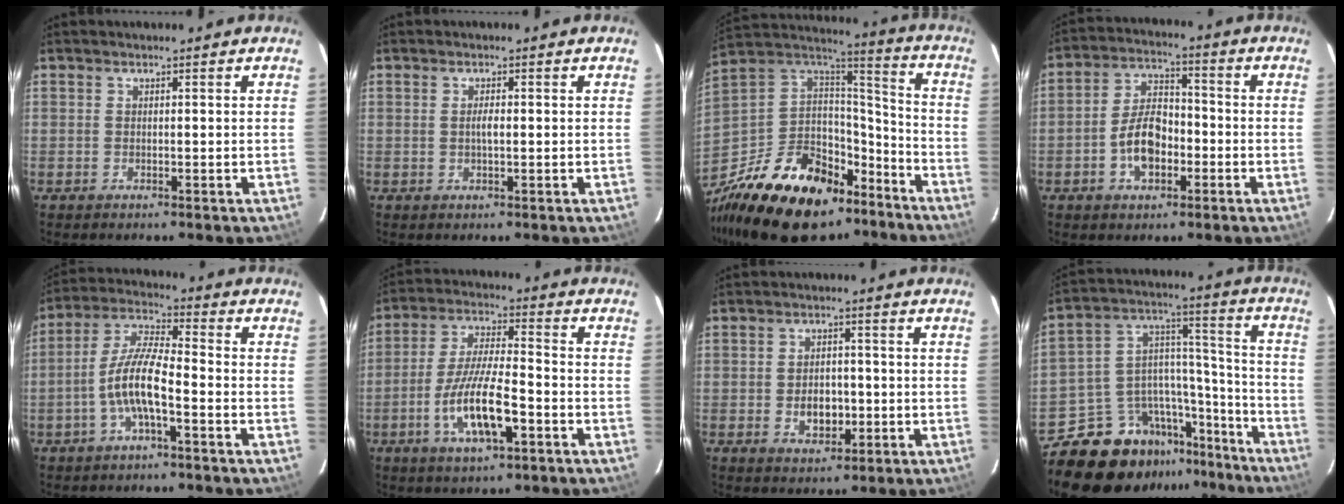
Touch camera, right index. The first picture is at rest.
{"total": 1.5, "force": [0.0, 0.5, 1.4], "torque": [-0.026, 0.001, -0.001]}
{"total": 29.4, "force": [-18.7, 15.8, 16.2], "torque": [-0.337, 0.016, -0.286]}
{"total": 8.8, "force": [-3.1, 5.1, 6.5], "torque": [-0.126, 0.021, -0.051]}
{"total": 9.0, "force": [-3.5, 1.9, 8.0], "torque": [-0.174, 0.008, -0.067]}
{"total": 12.3, "force": [-5.0, 3.1, 10.9], "torque": [-0.218, -0.009, -0.089]}
{"total": 5.3, "force": [-1.2, 3.7, 3.6], "torque": [-0.064, 0.001, -0.013]}
{"total": 19.9, "force": [-16.0, 9.8, 6.5], "torque": [-0.131, 0.064, -0.237]}